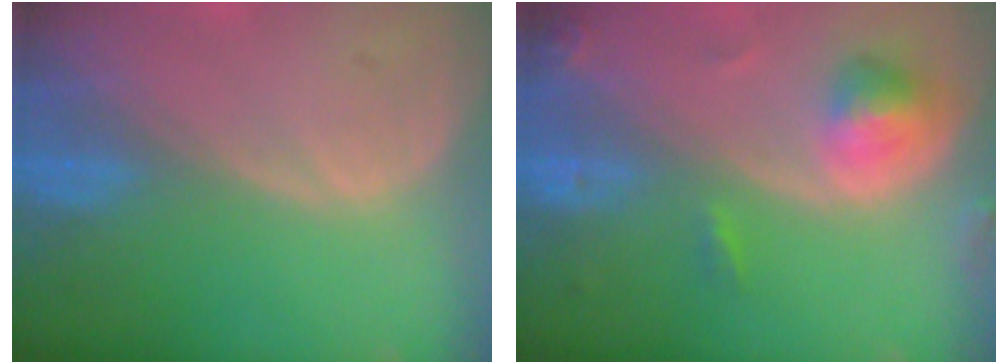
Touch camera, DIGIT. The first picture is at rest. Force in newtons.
{"total": 5.0, "press": 4.8, "slide": 1.5}